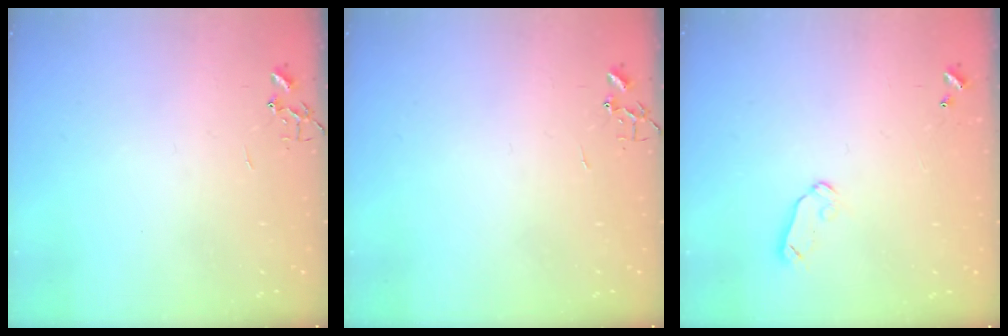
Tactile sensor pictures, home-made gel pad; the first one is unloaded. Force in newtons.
{"total": 0.0}
{"total": 6.4, "press": 6.3, "slide": 1.0}